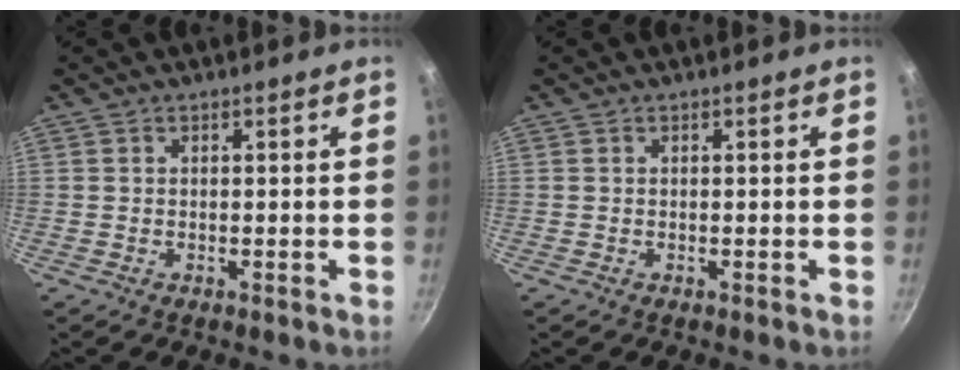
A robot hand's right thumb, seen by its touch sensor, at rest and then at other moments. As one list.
[{"total": 0.0}]